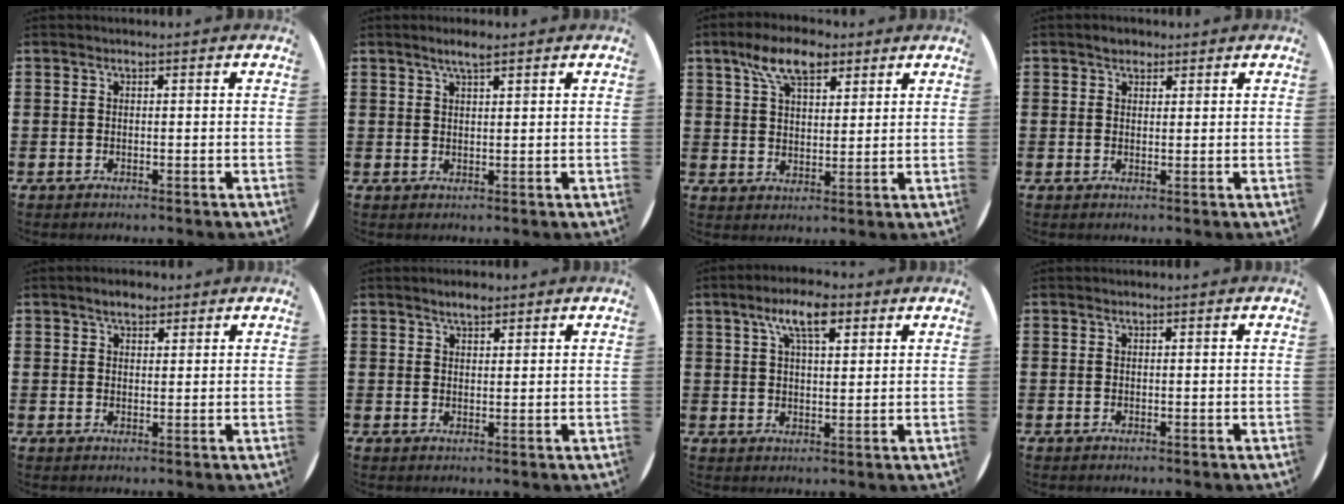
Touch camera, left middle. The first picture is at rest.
{"total": 2.7, "force": [2.1, 0.4, 1.8], "torque": [-0.037, 0.004, 0.036]}
{"total": 7.7, "force": [5.1, 3.6, 4.5], "torque": [-0.087, -0.002, 0.091]}
{"total": 1.6, "force": [1.4, 0.7, 0.2], "torque": [0.002, 0.000, 0.026]}
{"total": 2.5, "force": [2.0, 1.1, 1.0], "torque": [-0.006, -0.003, 0.034]}
{"total": 2.2, "force": [1.9, 0.7, 0.8], "torque": [-0.010, -0.001, 0.034]}
{"total": 7.0, "force": [4.2, 2.6, 5.0], "torque": [-0.093, 0.000, 0.070]}
{"total": 0.0}